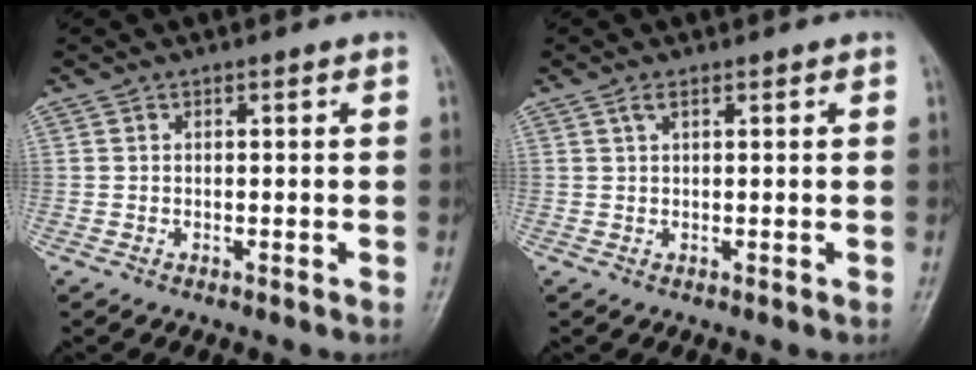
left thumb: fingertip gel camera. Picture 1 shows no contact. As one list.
[{"total": 1.3, "force": [0.8, 0.5, 1.0], "torque": [-0.019, 0.007, 0.014]}]